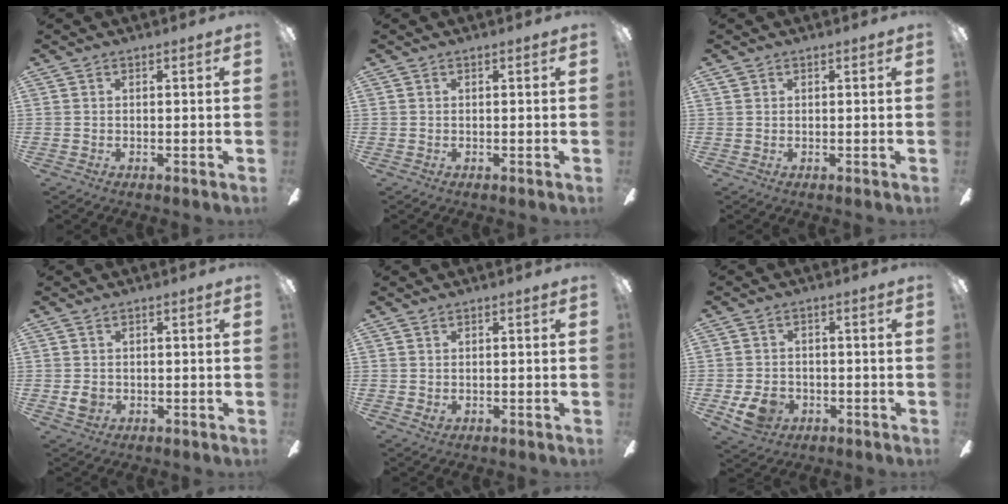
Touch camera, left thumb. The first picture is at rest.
{"total": 0.0}
{"total": 1.1, "force": [0.7, 0.8, 0.2], "torque": [-0.005, 0.002, 0.013]}
{"total": 2.4, "force": [0.0, 2.1, 1.2], "torque": [-0.014, 0.002, -0.002]}
{"total": 1.1, "force": [0.2, 0.9, 0.7], "torque": [-0.013, 0.002, 0.004]}
{"total": 6.8, "force": [-2.5, 5.2, 3.7], "torque": [-0.083, 0.009, -0.046]}